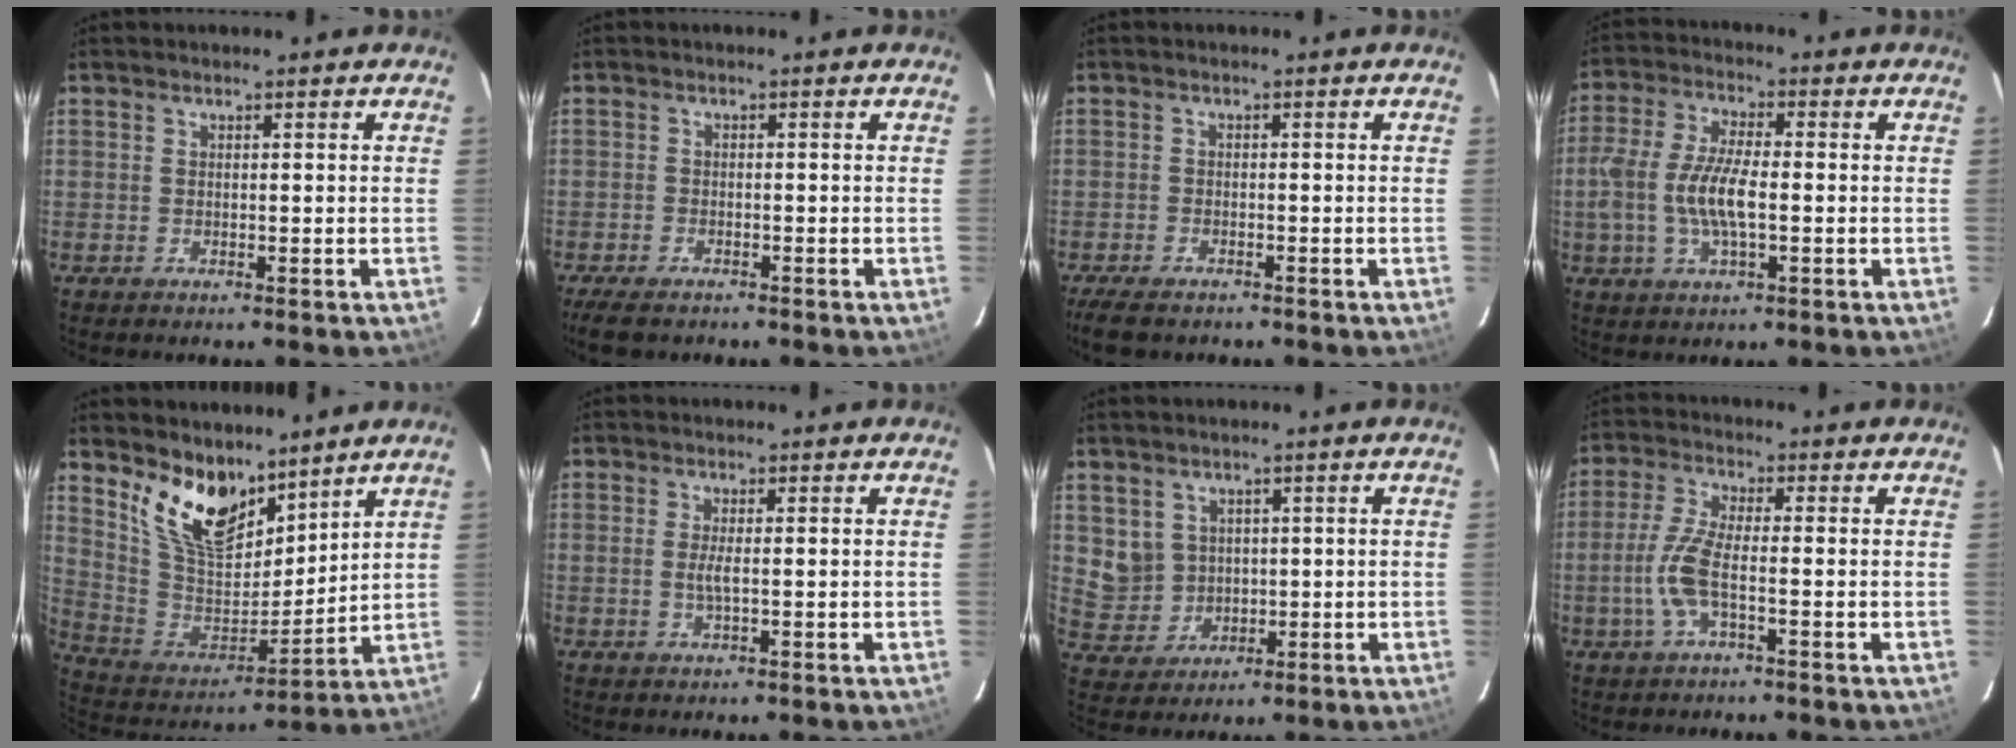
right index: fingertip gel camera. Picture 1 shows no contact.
{"total": 5.2, "force": [-4.1, 2.3, 2.3], "torque": [-0.061, -0.010, -0.073]}
{"total": 5.8, "force": [-4.6, 2.5, 2.5], "torque": [-0.068, -0.012, -0.083]}
{"total": 10.4, "force": [-1.7, 3.8, 9.5], "torque": [-0.203, 0.003, -0.034]}
{"total": 15.4, "force": [10.8, 7.6, 8.0], "torque": [-0.166, 0.001, 0.217]}
{"total": 2.0, "force": [-0.1, 0.1, 2.0], "torque": [-0.040, -0.003, -0.004]}
{"total": 6.2, "force": [1.8, 5.8, 1.6], "torque": [-0.035, 0.007, 0.054]}
{"total": 7.1, "force": [-2.0, 1.4, 6.7], "torque": [-0.151, 0.000, -0.040]}